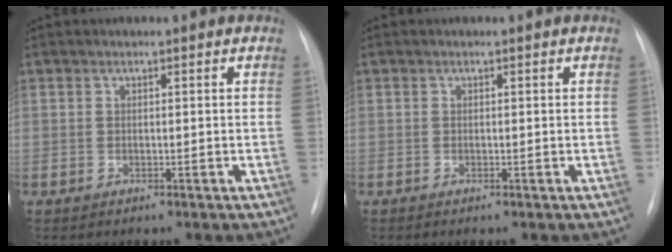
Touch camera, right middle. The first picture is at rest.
{"total": 0.0}